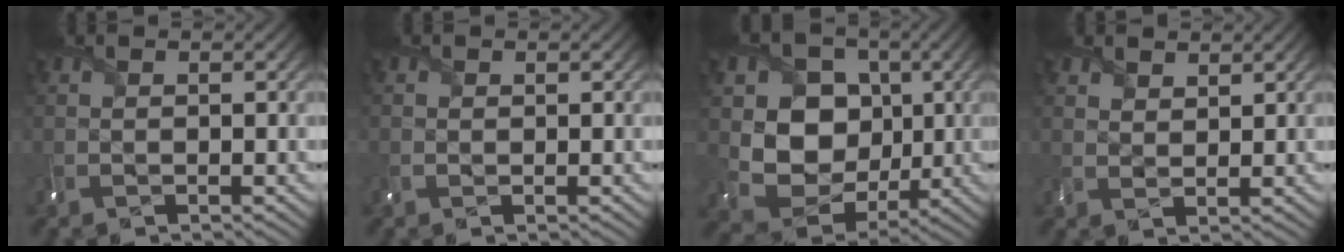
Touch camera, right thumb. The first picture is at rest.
{"total": 0.9, "force": [0.2, 0.9, 0.2], "torque": [-0.001, -0.001, 0.003]}
{"total": 11.7, "force": [1.7, 10.1, 5.6], "torque": [-0.132, -0.003, 0.028]}
{"total": 2.4, "force": [1.9, 1.3, 0.7], "torque": [-0.018, -0.003, 0.044]}